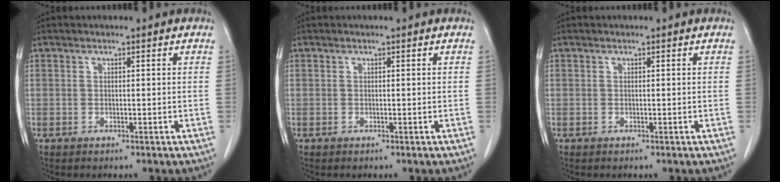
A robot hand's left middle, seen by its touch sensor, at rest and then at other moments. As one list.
[{"total": 0.0}, {"total": 0.0}]